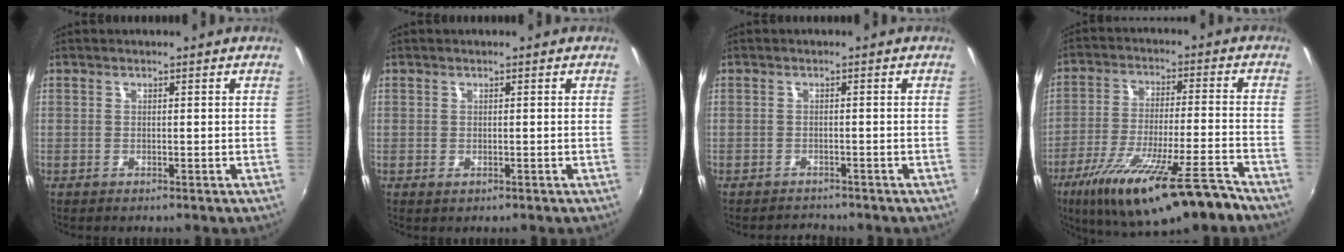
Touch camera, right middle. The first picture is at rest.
{"total": 0.0}
{"total": 2.4, "force": [-2.3, 0.7, 0.0], "torque": [-0.007, -0.002, -0.039]}
{"total": 19.4, "force": [-13.4, 2.8, 13.7], "torque": [-0.249, -0.051, -0.217]}